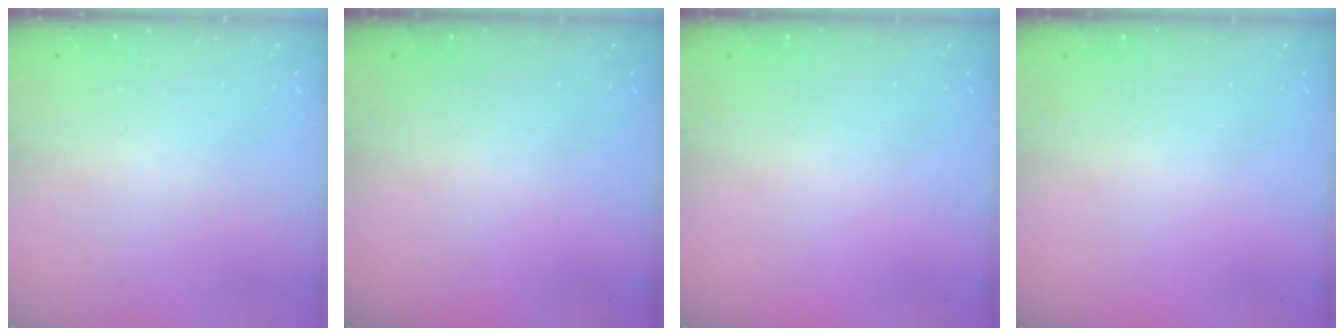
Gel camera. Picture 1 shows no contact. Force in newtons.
{"total": 0.0}
{"total": 0.0}
{"total": 0.0}